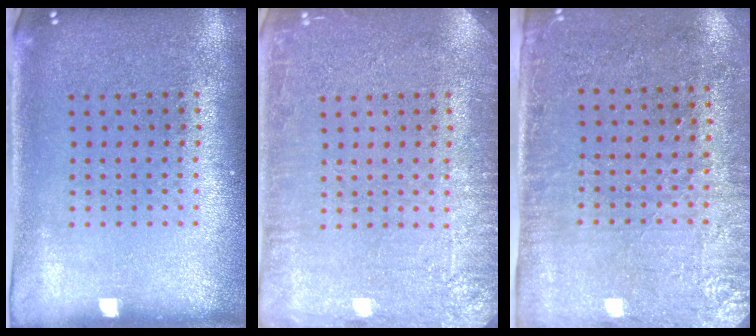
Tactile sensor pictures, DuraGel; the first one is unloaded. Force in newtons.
{"total": 3.8, "press": 3.8, "slide": 0.6}
{"total": 2.8, "press": 2.4, "slide": 1.4}